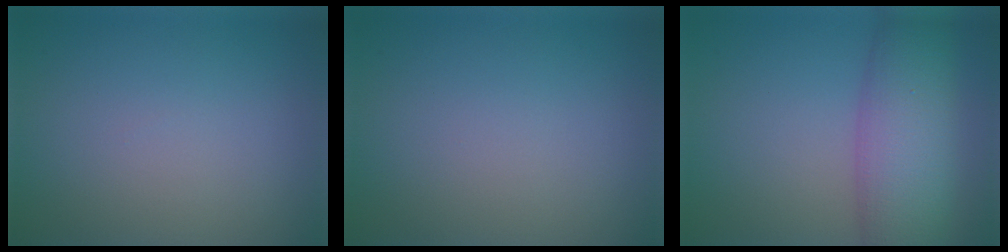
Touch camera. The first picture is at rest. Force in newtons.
{"total": 0.0}
{"total": 8.0, "press": 8.0, "slide": 0.2}